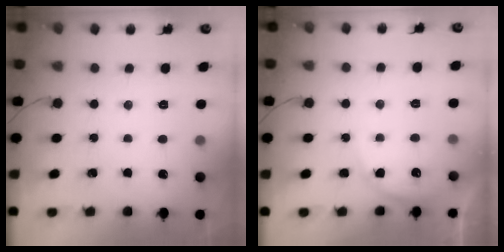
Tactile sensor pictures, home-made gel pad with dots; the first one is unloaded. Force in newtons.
{"total": 5.4, "press": 5.3, "slide": 0.6}